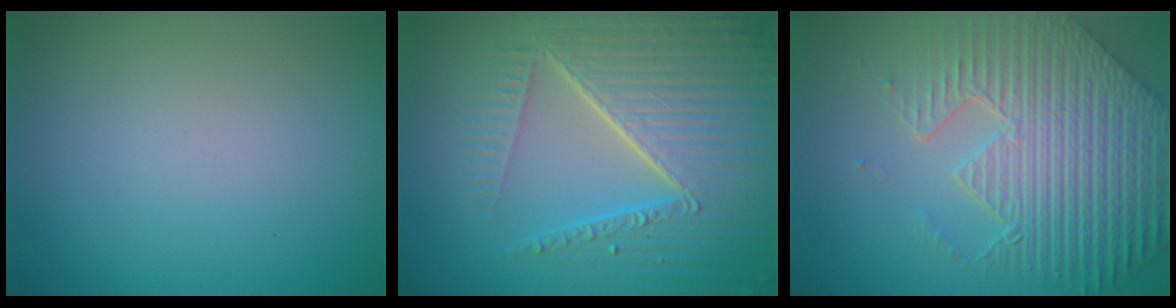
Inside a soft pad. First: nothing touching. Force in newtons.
{"total": 8.5, "press": 5.9, "slide": 6.1}
{"total": 9.2, "press": 6.5, "slide": 6.5}